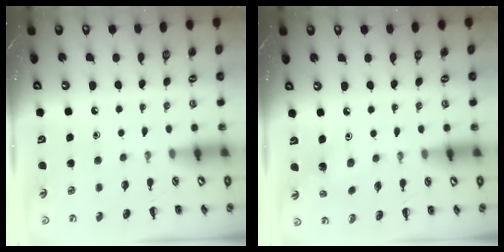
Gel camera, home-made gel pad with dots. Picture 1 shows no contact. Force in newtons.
{"total": 2.7, "press": 2.5, "slide": 0.9}